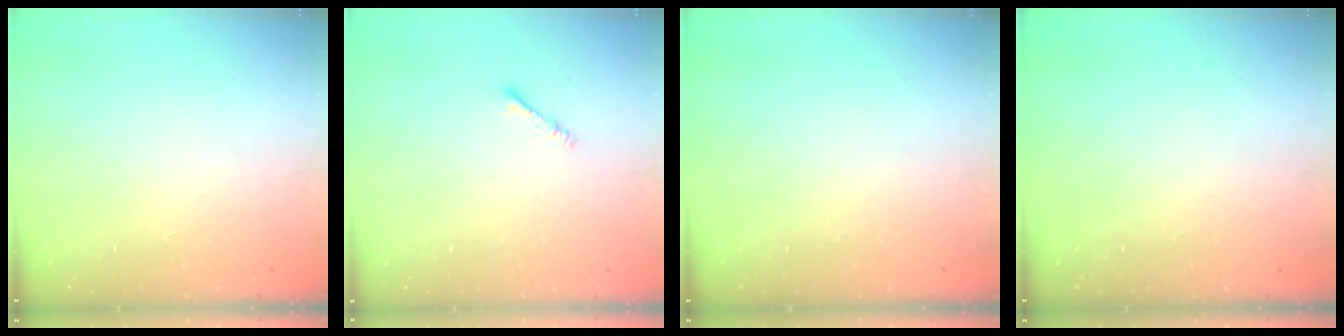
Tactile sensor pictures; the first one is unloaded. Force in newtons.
{"total": 1.9, "press": 1.9, "slide": 0.4}
{"total": 0.0}
{"total": 0.0}